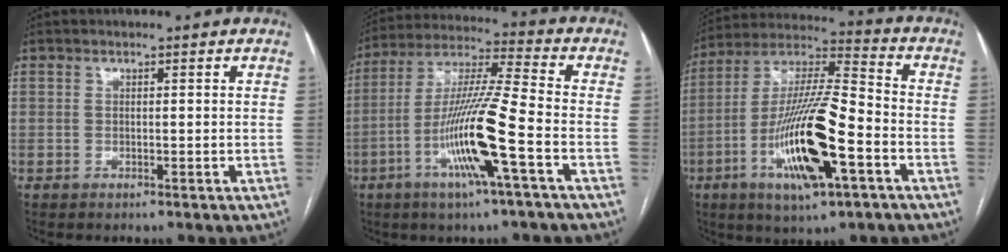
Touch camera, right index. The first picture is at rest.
{"total": 14.7, "force": [-5.2, -0.5, 13.8], "torque": [-0.273, -0.005, -0.103]}
{"total": 18.6, "force": [-6.4, 3.1, 17.2], "torque": [-0.342, -0.010, -0.111]}